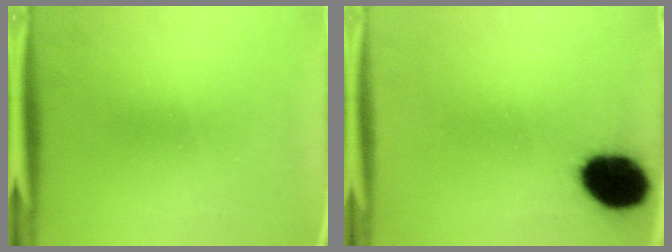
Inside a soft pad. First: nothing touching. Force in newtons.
{"total": 15.2}